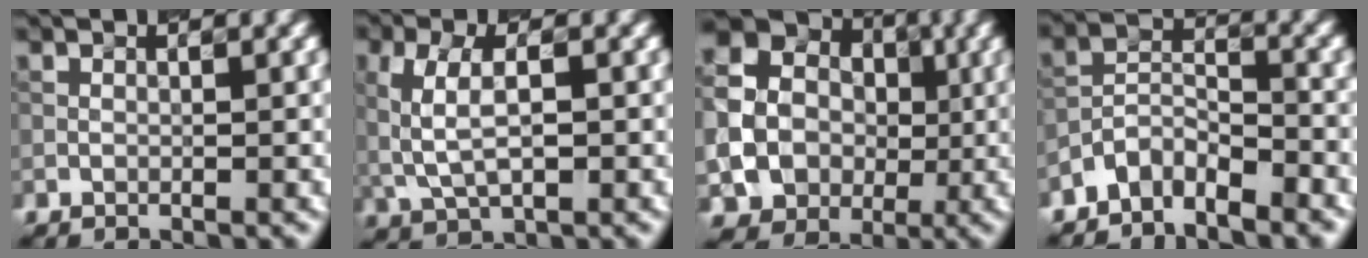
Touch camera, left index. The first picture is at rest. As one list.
[{"total": 4.0, "force": [0.4, 2.0, 3.4], "torque": [-0.082, 0.006, 0.012]}, {"total": 12.6, "force": [-0.4, 11.9, 3.9], "torque": [-0.119, -0.001, -0.019]}, {"total": 3.6, "force": [-3.2, 1.1, 1.0], "torque": [-0.018, 0.010, -0.066]}]